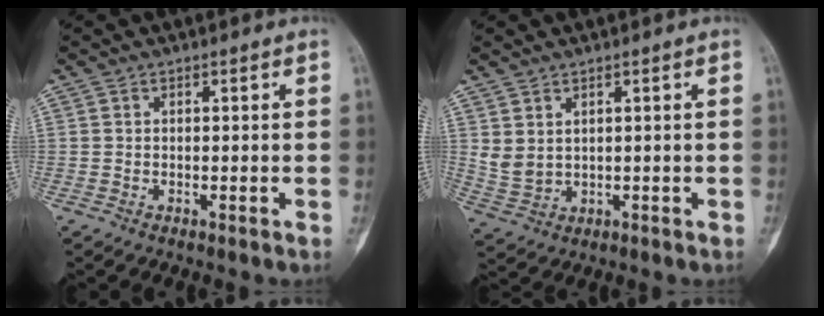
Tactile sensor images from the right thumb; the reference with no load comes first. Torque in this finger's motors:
{"motor_torque": [0.00, 0.57, 0.33, 0.30, 0.01]}